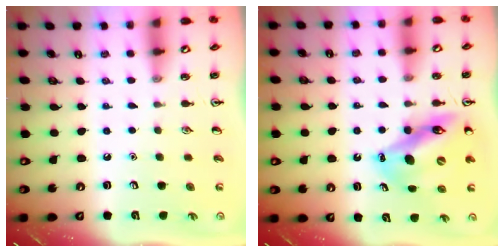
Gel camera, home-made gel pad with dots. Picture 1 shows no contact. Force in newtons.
{"total": 13.8, "press": 13.1, "slide": 4.2}